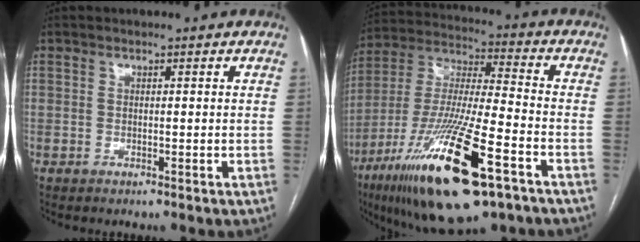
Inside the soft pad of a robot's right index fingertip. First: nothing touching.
{"total": 23.6, "force": [-12.4, 3.8, 19.7], "torque": [-0.382, -0.045, -0.215]}